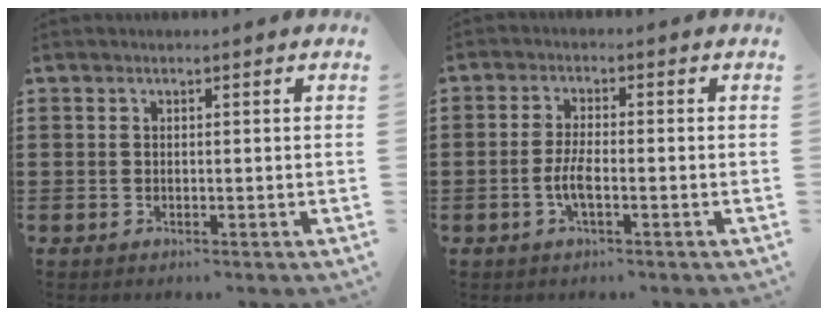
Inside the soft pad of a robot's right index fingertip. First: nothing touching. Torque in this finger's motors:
{"motor_torque": [2.14, 0.00, 0.11, 0.04]}